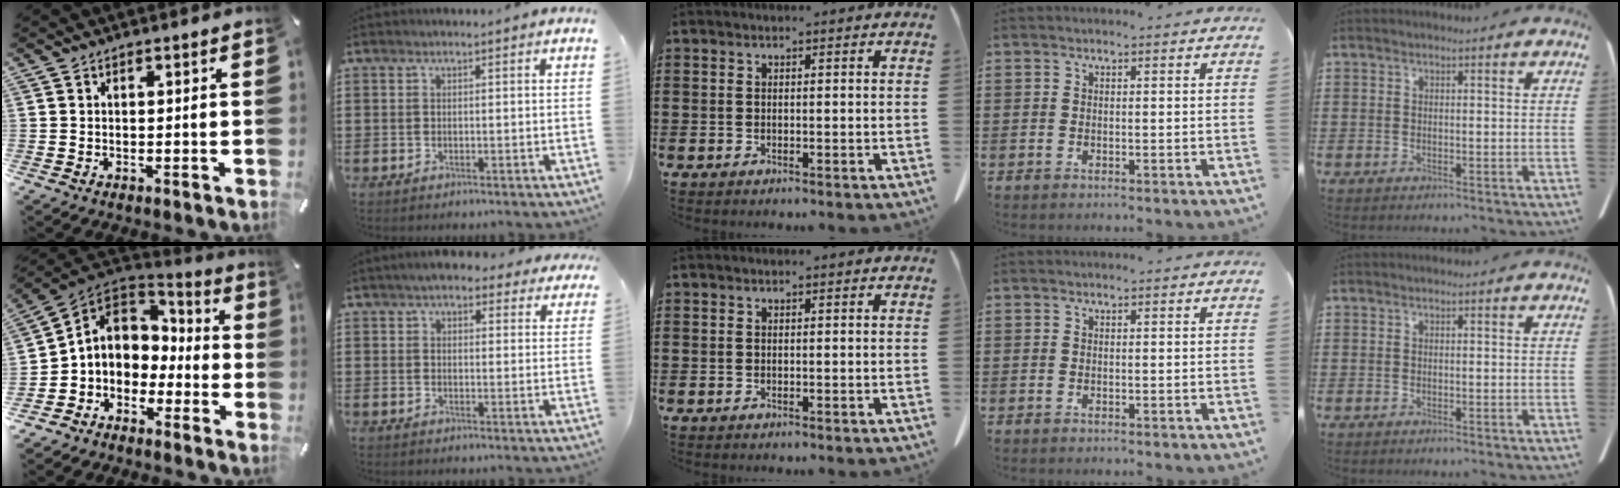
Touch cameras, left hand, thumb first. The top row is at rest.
{"thumb": {"total": 7.3, "force": [-1.5, 6.9, 1.9], "torque": [-0.056, 0.009, -0.026]}, "index": {"total": 4.9, "force": [4.3, 1.5, 2.0], "torque": [-0.044, -0.001, 0.077]}}